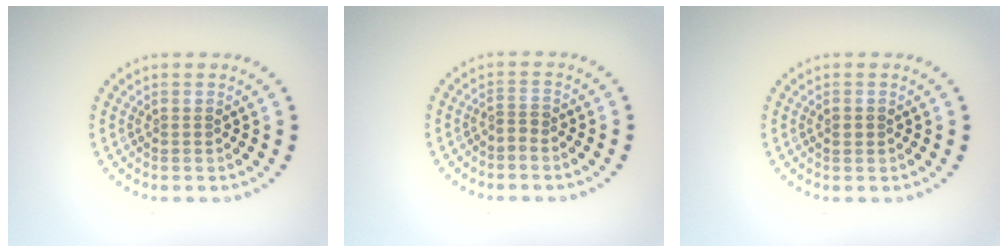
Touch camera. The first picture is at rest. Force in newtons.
{"total": 1.0, "press": 0.4, "slide": 0.9}
{"total": 1.0, "press": 1.0, "slide": 0.1}